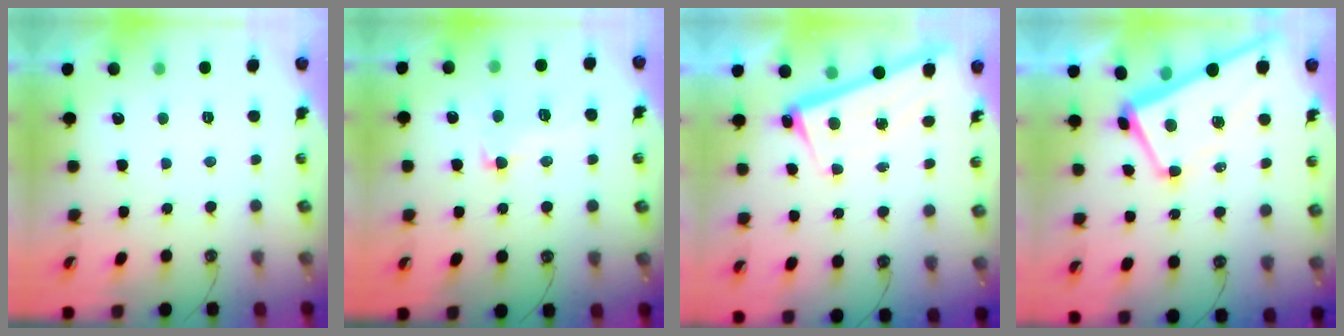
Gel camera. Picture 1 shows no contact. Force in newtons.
{"total": 3.1, "press": 2.6, "slide": 1.8}
{"total": 2.6, "press": 2.4, "slide": 0.9}
{"total": 1.2, "press": 0.7, "slide": 1.0}